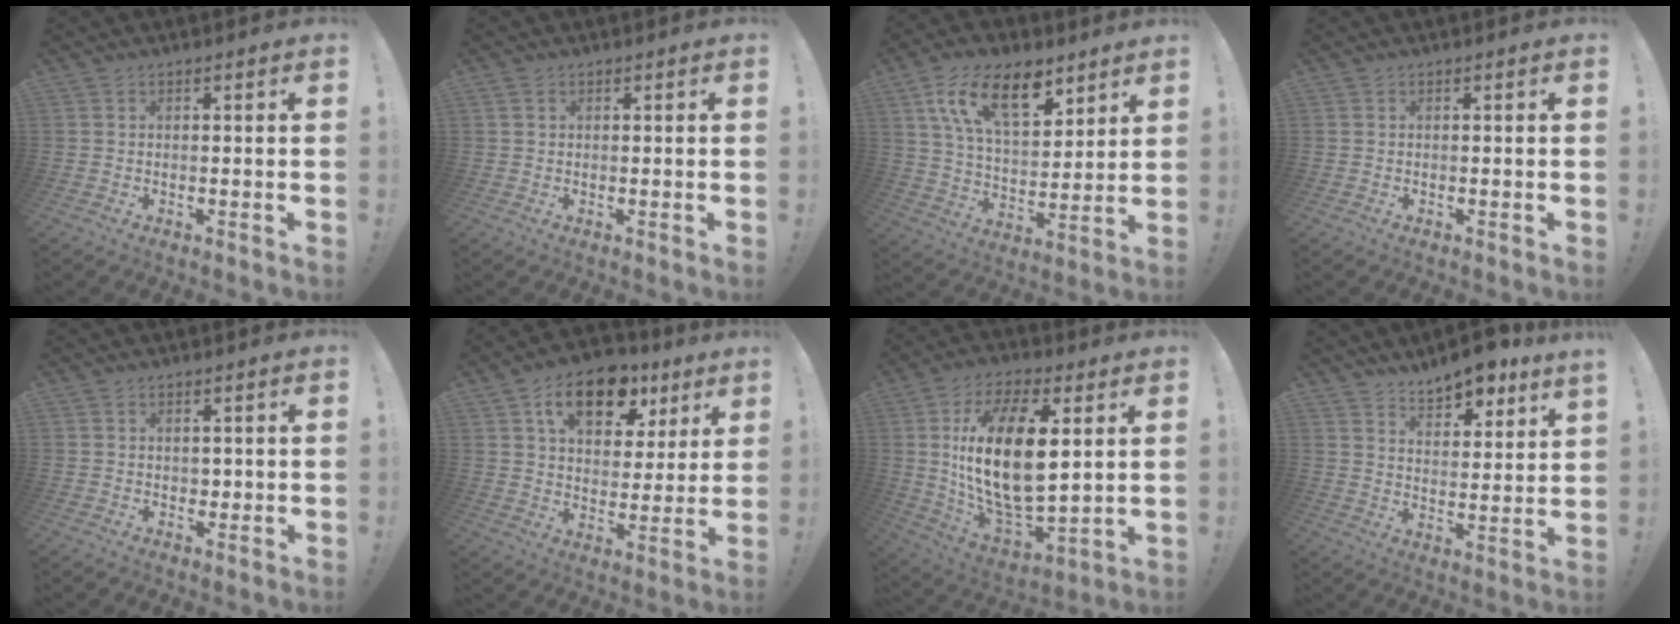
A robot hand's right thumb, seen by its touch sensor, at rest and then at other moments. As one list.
[{"total": 1.1, "force": [0.6, 0.9, 0.3], "torque": [0.002, -0.001, 0.010]}, {"total": 17.7, "force": [9.7, 8.8, 11.9], "torque": [-0.201, -0.037, 0.175]}, {"total": 0.0}, {"total": 1.6, "force": [0.4, 1.6, 0.4], "torque": [0.003, -0.001, 0.004]}, {"total": 16.2, "force": [8.9, 9.5, 9.6], "torque": [-0.145, -0.037, 0.157]}, {"total": 23.3, "force": [4.5, 11.3, 19.9], "torque": [-0.384, -0.022, 0.078]}, {"total": 8.9, "force": [7.8, 1.8, 3.8], "torque": [-0.061, -0.057, 0.139]}]